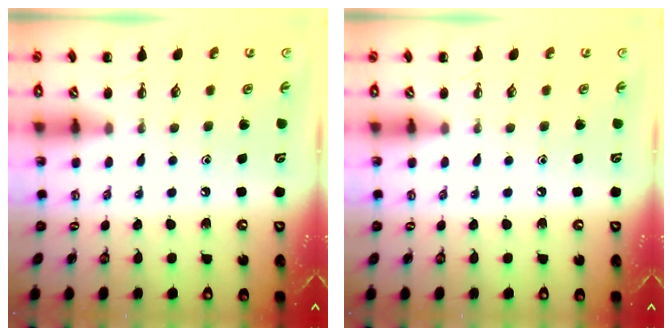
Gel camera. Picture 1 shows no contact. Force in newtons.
{"total": 0.0}